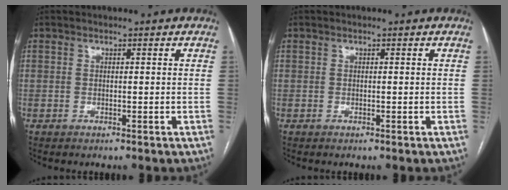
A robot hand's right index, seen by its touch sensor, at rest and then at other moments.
{"total": 0.0}